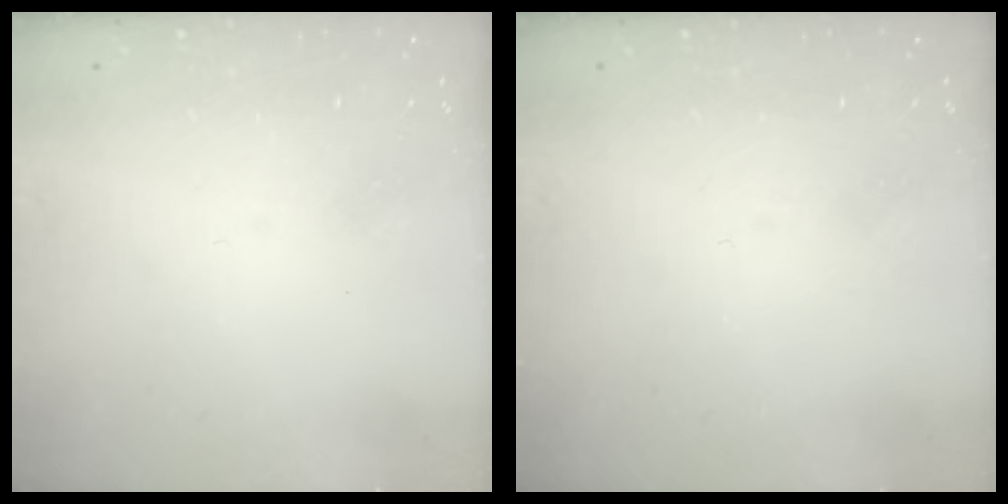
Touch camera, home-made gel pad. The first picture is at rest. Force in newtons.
{"total": 0.0}